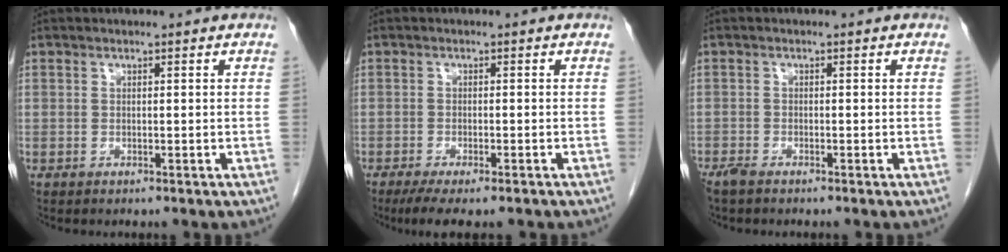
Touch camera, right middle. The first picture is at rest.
{"total": 6.8, "force": [-5.2, 1.4, 4.2], "torque": [-0.060, -0.013, -0.080]}
{"total": 1.7, "force": [-1.4, 0.4, 0.9], "torque": [-0.024, -0.005, -0.028]}